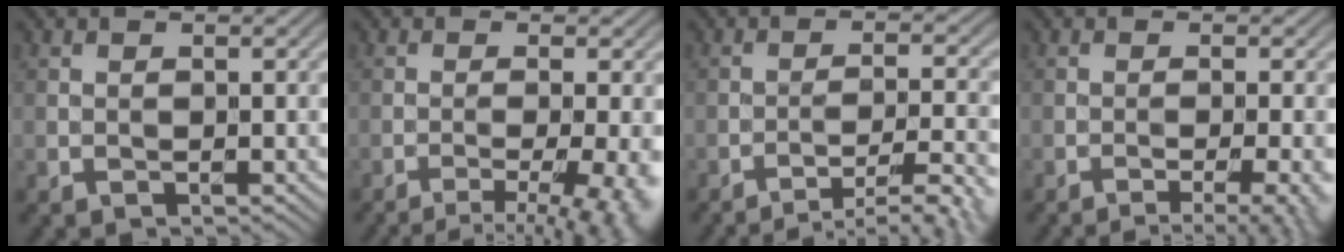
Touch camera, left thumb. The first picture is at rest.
{"total": 8.0, "force": [-3.4, 2.1, 6.9], "torque": [-0.083, -0.011, -0.035]}
{"total": 8.0, "force": [-6.1, 1.1, 5.1], "torque": [-0.082, 0.005, -0.083]}
{"total": 6.2, "force": [-2.6, 1.5, 5.4], "torque": [-0.064, -0.003, -0.029]}